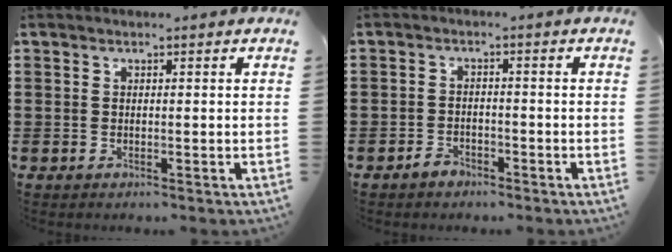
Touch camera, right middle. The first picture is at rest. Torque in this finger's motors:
{"motor_torque": [1.03, -0.18, 0.09, 0.12]}